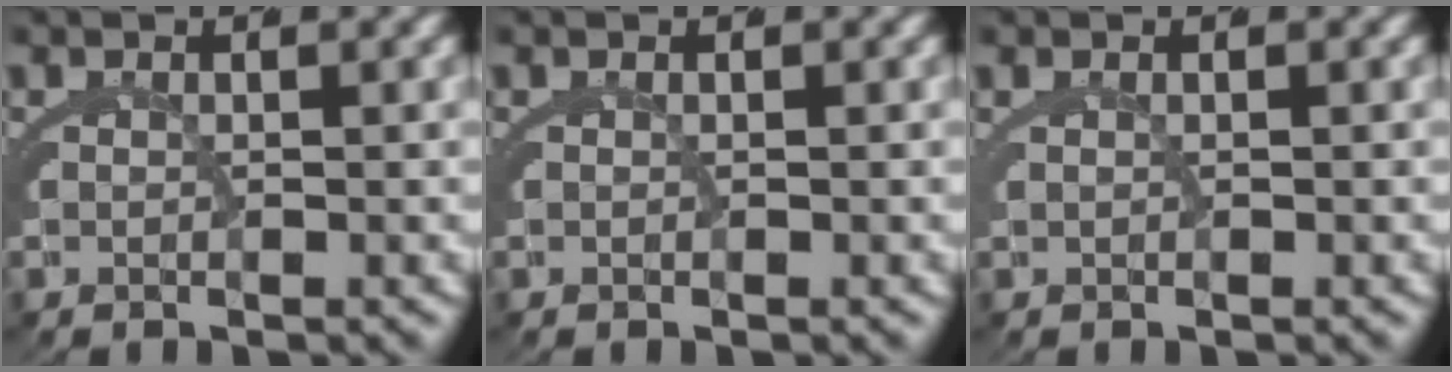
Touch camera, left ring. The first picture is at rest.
{"total": 0.0}
{"total": 0.5, "force": [0.3, 0.1, 0.5], "torque": [-0.009, 0.003, 0.006]}